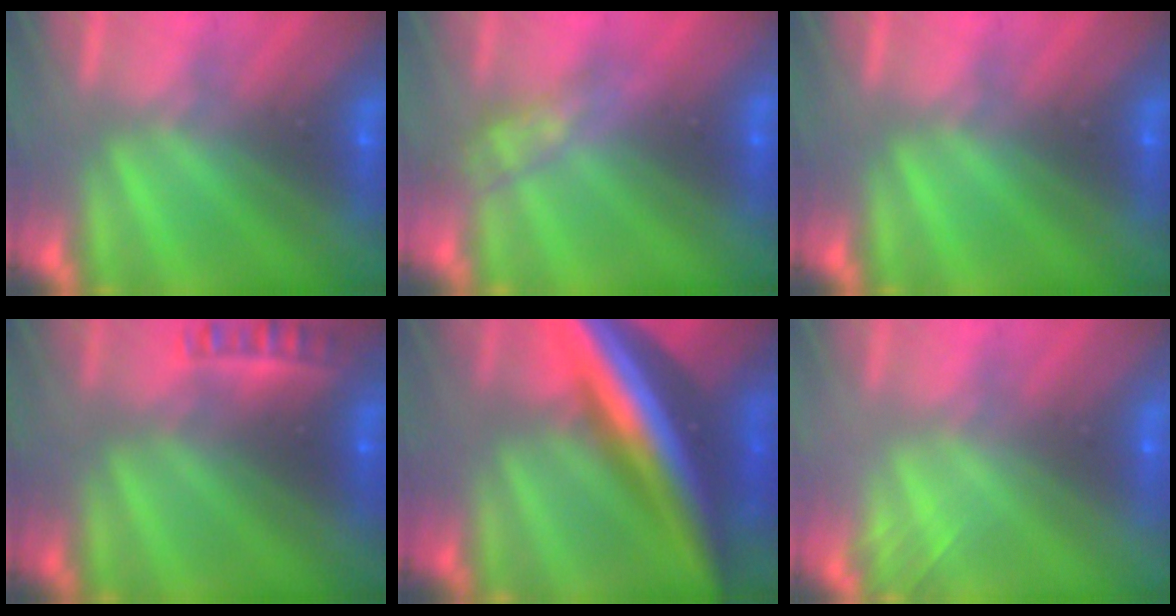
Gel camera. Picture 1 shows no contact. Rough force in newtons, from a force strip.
{"total": 2.7}
{"total": 0.0}
{"total": 2.3}
{"total": 5.8}
{"total": 2.0}